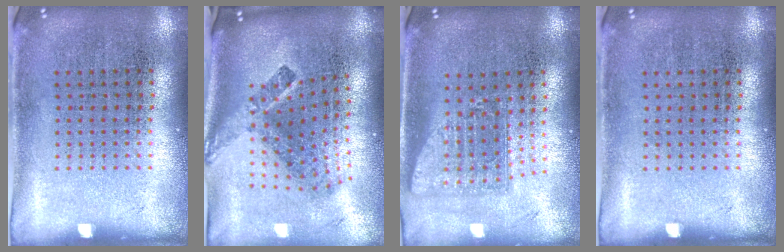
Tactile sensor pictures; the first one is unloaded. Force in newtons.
{"total": 2.6, "press": 1.6, "slide": 2.1}
{"total": 1.6, "press": 1.1, "slide": 1.0}
{"total": 0.0}